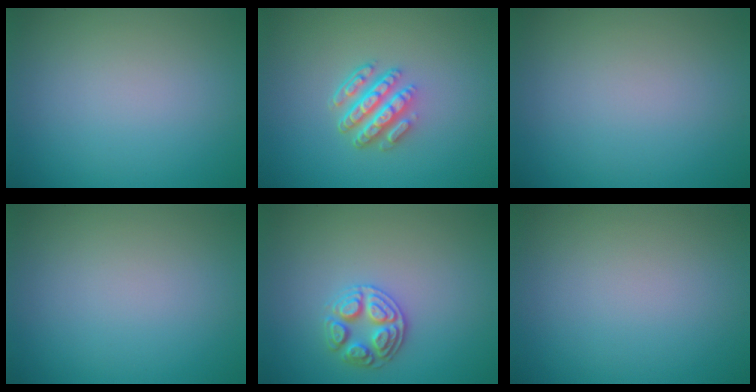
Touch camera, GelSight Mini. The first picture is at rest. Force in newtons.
{"total": 4.8, "press": 3.5, "slide": 3.3}
{"total": 0.0}
{"total": 0.0}
{"total": 2.8, "press": 2.7, "slide": 0.6}
{"total": 0.0}